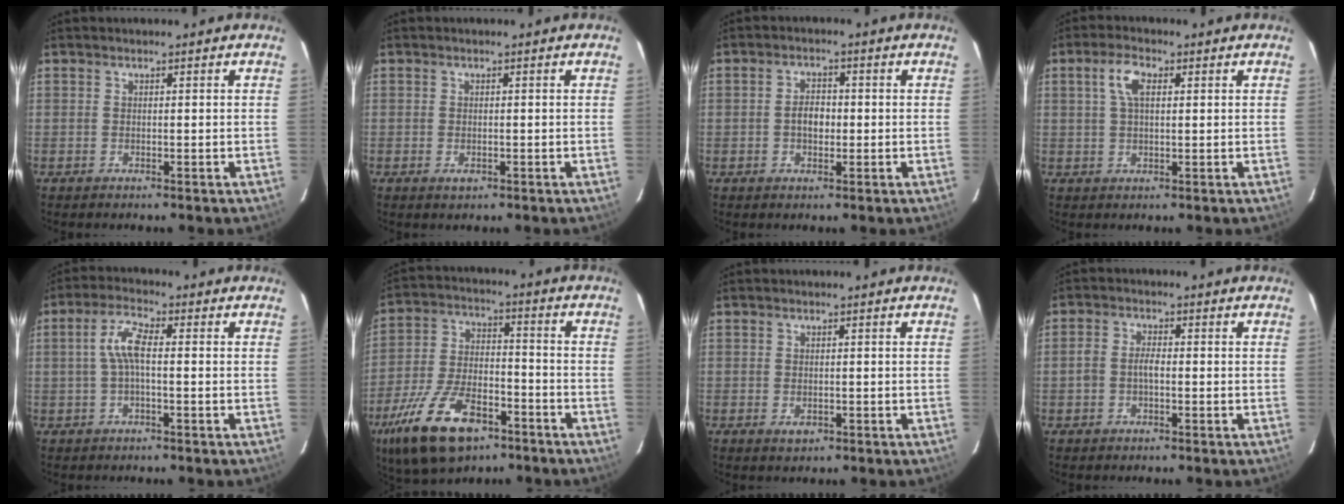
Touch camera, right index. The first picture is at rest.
{"total": 1.4, "force": [-0.6, 0.9, 0.8], "torque": [-0.014, -0.003, -0.008]}
{"total": 2.8, "force": [-0.4, 2.4, 1.5], "torque": [-0.025, 0.008, -0.005]}
{"total": 4.6, "force": [1.4, 2.0, 3.9], "torque": [-0.077, 0.011, 0.028]}
{"total": 5.1, "force": [-0.1, 1.3, 4.9], "torque": [-0.105, 0.014, -0.003]}
{"total": 18.8, "force": [-11.2, 8.7, 12.3], "torque": [-0.259, -0.023, -0.193]}
{"total": 1.7, "force": [-0.6, 1.3, 1.0], "torque": [-0.017, -0.003, -0.007]}
{"total": 2.9, "force": [-0.9, 1.6, 2.3], "torque": [-0.046, 0.006, -0.018]}